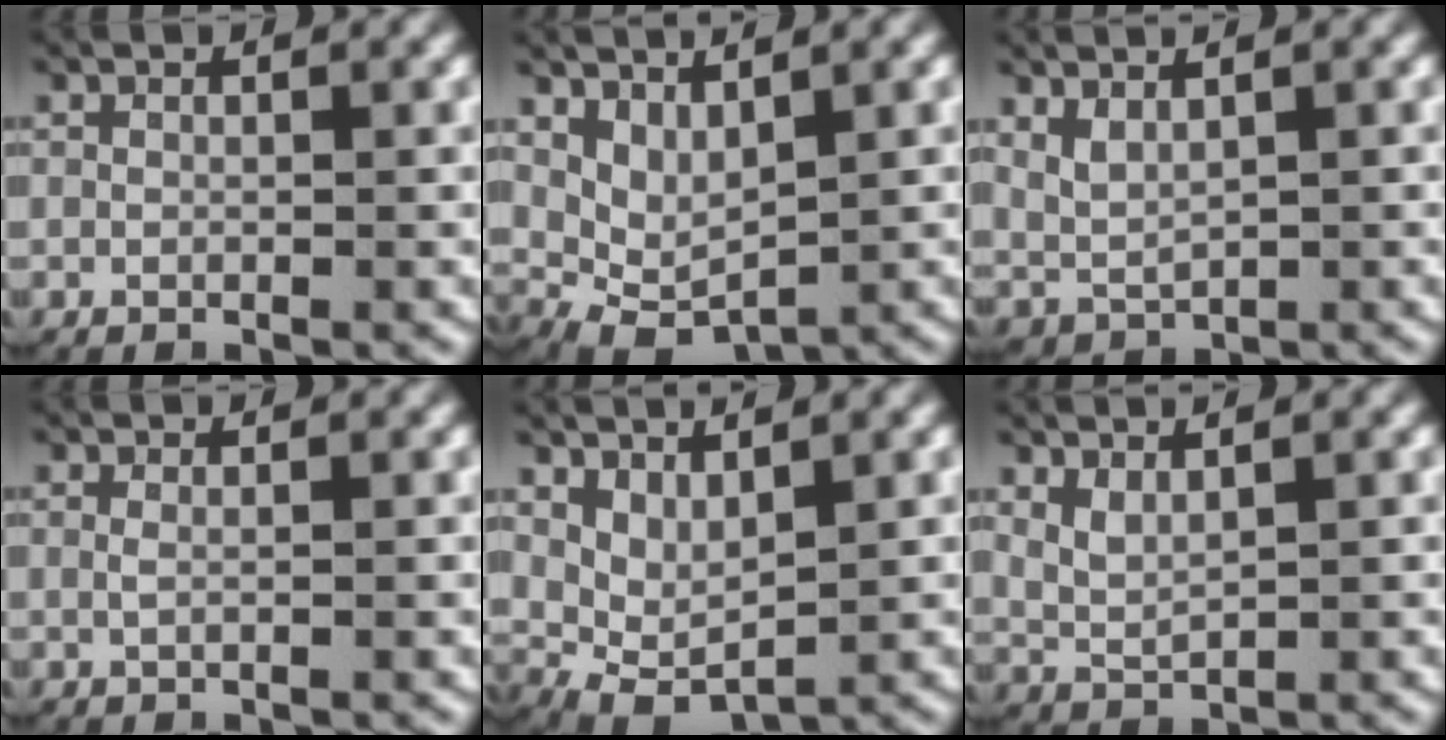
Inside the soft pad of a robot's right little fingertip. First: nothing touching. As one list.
[{"total": 5.6, "force": [-0.9, 4.6, 3.2], "torque": [-0.078, -0.033, -0.005]}, {"total": 3.0, "force": [0.9, 2.4, 1.6], "torque": [-0.048, -0.009, 0.027]}, {"total": 0.6, "force": [0.1, -0.1, 0.6], "torque": [-0.018, -0.003, 0.003]}, {"total": 4.8, "force": [-0.2, 3.8, 2.9], "torque": [-0.069, -0.028, 0.005]}, {"total": 2.6, "force": [1.2, 1.8, 1.5], "torque": [-0.043, -0.006, 0.029]}]